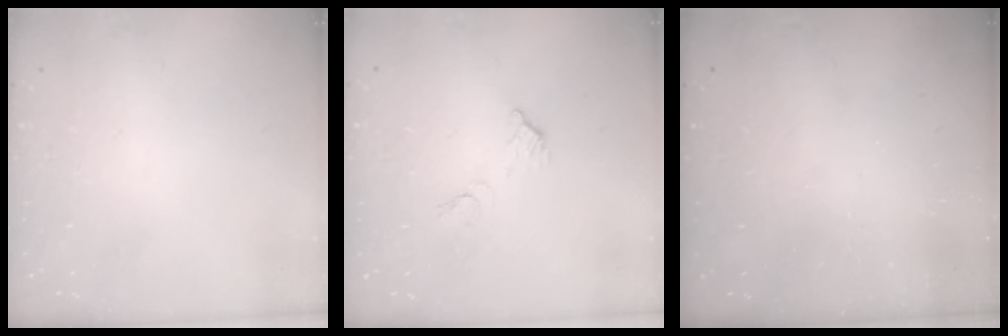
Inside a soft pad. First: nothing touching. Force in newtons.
{"total": 5.2, "press": 5.2, "slide": 0.2}
{"total": 3.0, "press": 3.0, "slide": 0.6}